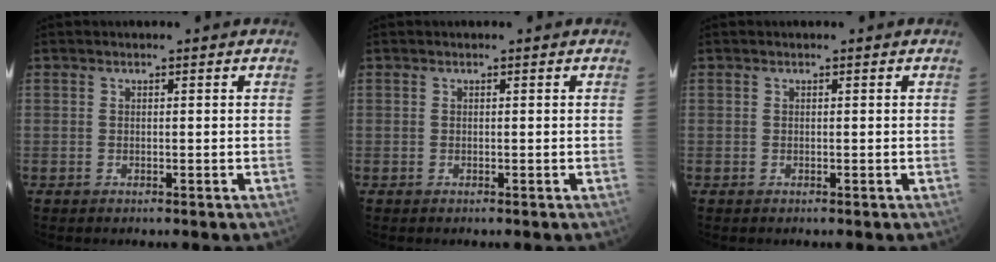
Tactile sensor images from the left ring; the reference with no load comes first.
{"total": 0.0}
{"total": 0.0}